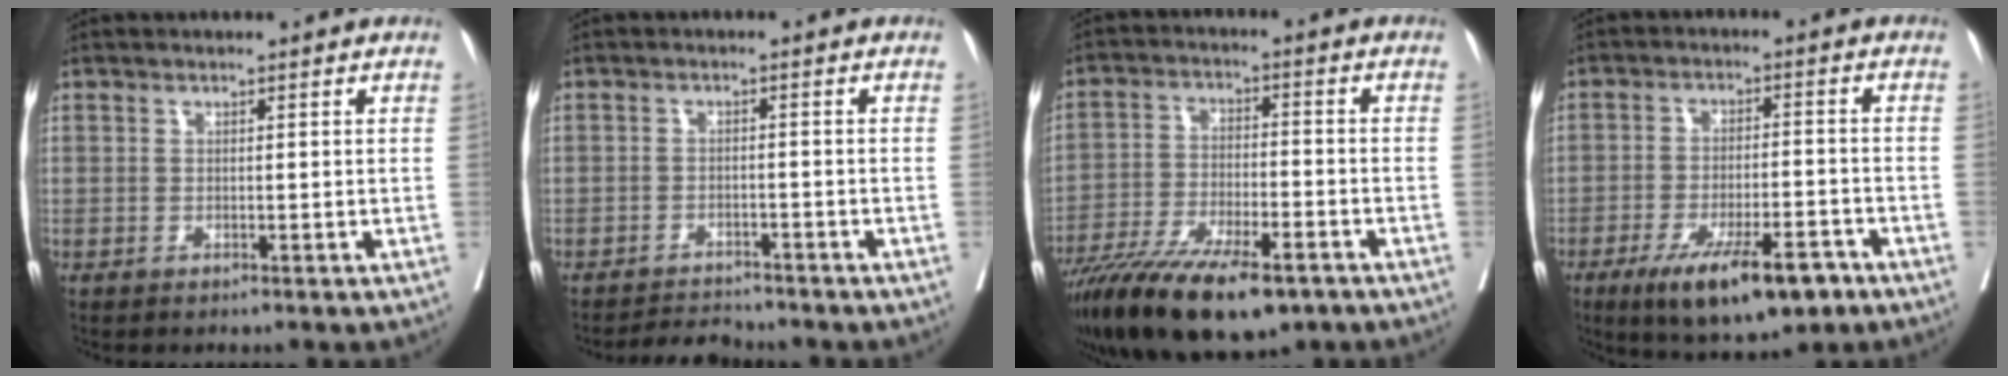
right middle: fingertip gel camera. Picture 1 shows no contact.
{"total": 3.3, "force": [-3.3, -0.1, -0.5], "torque": [0.007, -0.012, -0.054]}
{"total": 18.1, "force": [-12.7, 5.0, 11.8], "torque": [-0.208, -0.038, -0.212]}
{"total": 12.1, "force": [-7.4, 3.4, 9.0], "torque": [-0.142, -0.013, -0.111]}